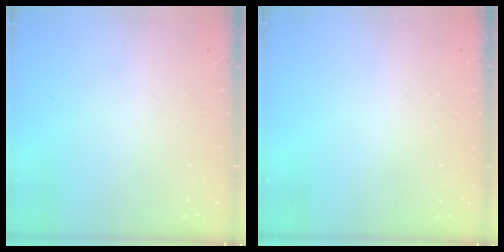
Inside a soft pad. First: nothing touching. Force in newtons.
{"total": 3.7, "press": 3.7, "slide": 0.0}